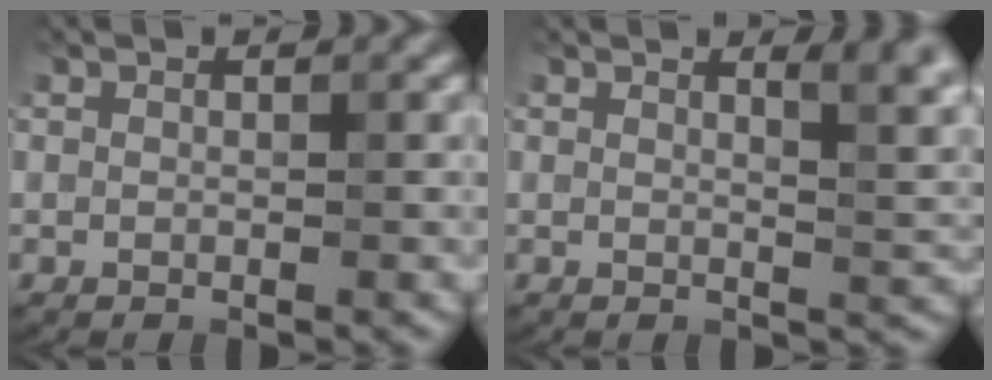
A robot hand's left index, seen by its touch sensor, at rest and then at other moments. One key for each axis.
{"total": 4.1, "fx": 2.2, "fy": 1.1, "fz": 3.2, "tx": -0.032, "ty": 0.003, "tz": 0.030}